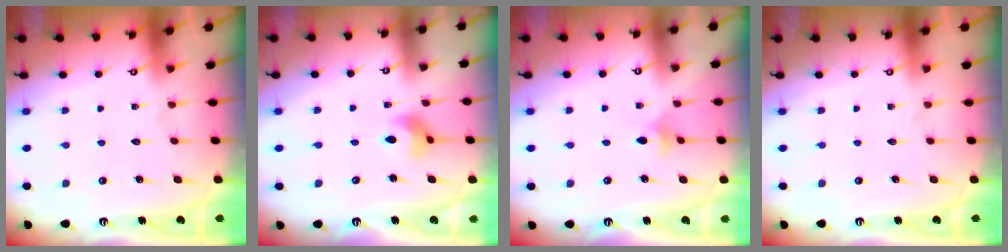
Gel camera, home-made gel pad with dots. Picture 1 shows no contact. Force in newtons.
{"total": 5.9, "press": 5.9, "slide": 0.6}
{"total": 5.0, "press": 5.0, "slide": 0.7}
{"total": 0.0}